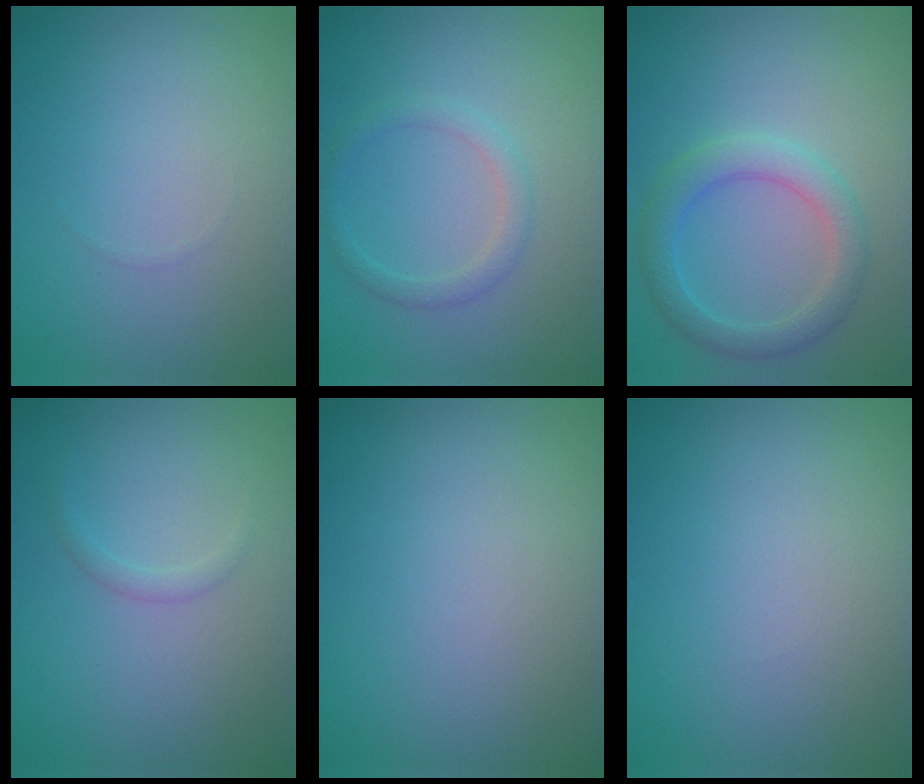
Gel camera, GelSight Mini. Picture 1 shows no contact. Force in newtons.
{"total": 1.7, "press": 1.7, "slide": 0.0}
{"total": 3.3, "press": 3.3, "slide": 0.1}
{"total": 0.8, "press": 0.8, "slide": 0.1}
{"total": 0.0}
{"total": 0.0}